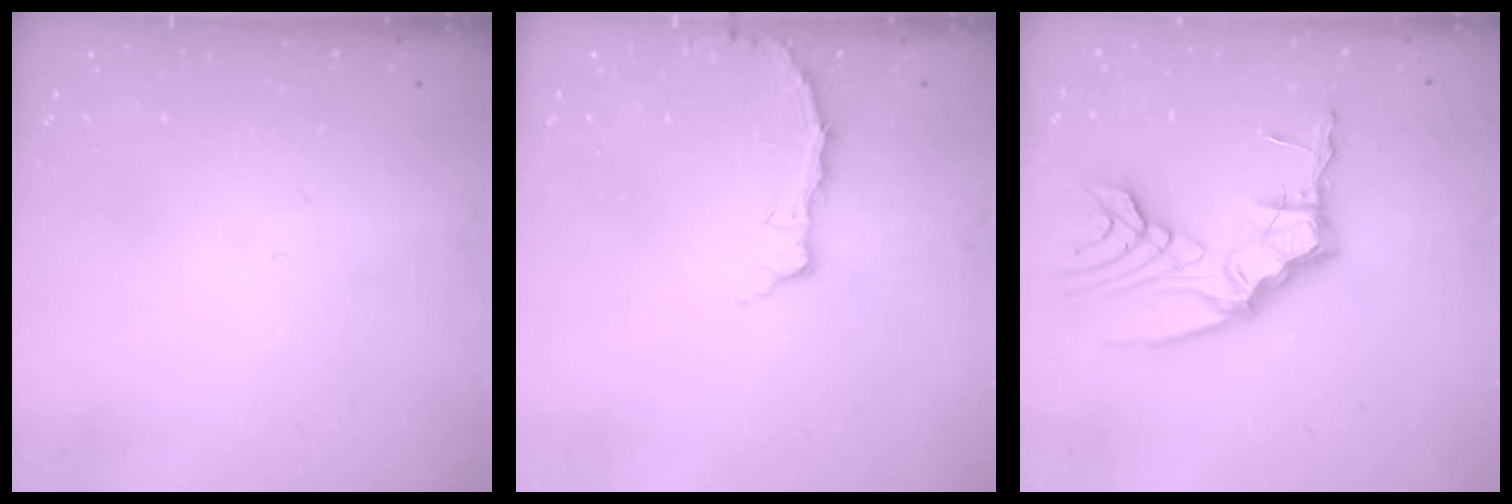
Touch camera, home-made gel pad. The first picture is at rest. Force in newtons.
{"total": 4.4, "press": 4.3, "slide": 0.6}
{"total": 11.0, "press": 11.0, "slide": 0.6}